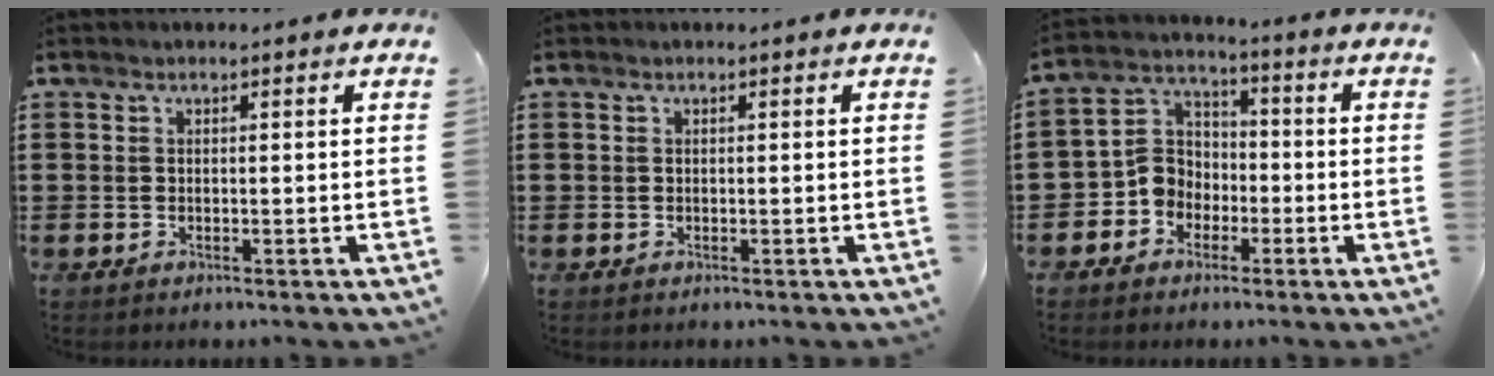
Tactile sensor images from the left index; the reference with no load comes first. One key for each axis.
{"total": 0.0}
{"total": 6.2, "fx": -2.2, "fy": 5.4, "fz": 1.9, "tx": -0.071, "ty": 0.005, "tz": -0.050}